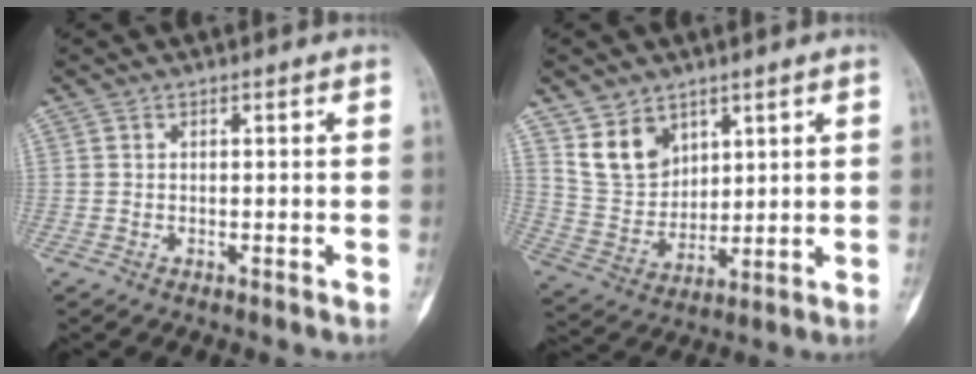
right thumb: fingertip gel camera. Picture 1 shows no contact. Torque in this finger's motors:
{"motor_torque": [-0.82, 0.94, -0.01, 0.09, 0.00]}